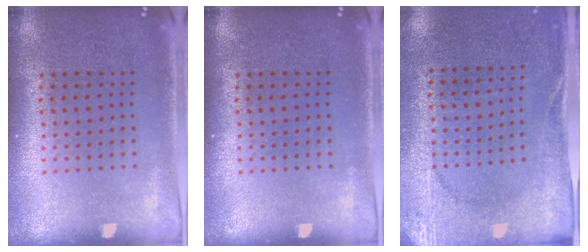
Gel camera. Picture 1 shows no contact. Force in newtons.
{"total": 0.0}
{"total": 2.6, "press": 2.4, "slide": 0.9}